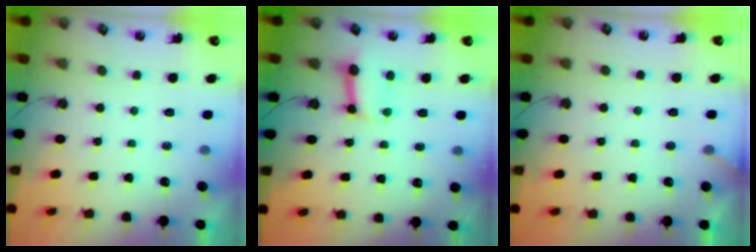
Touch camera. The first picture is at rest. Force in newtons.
{"total": 8.5, "press": 8.4, "slide": 1.1}
{"total": 2.9, "press": 2.9, "slide": 0.2}